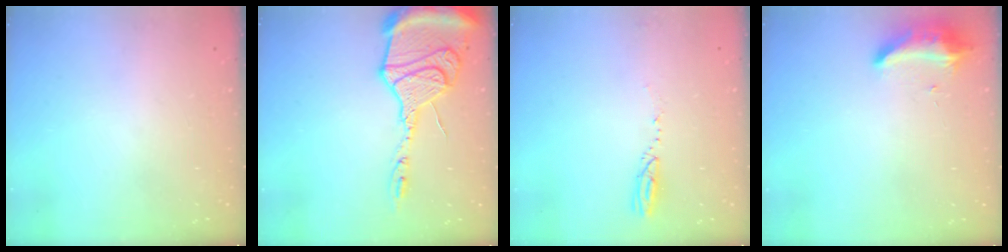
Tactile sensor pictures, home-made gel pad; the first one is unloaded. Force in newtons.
{"total": 20.8, "press": 20.6, "slide": 2.6}
{"total": 3.3, "press": 3.1, "slide": 1.2}
{"total": 9.2, "press": 9.2, "slide": 0.6}